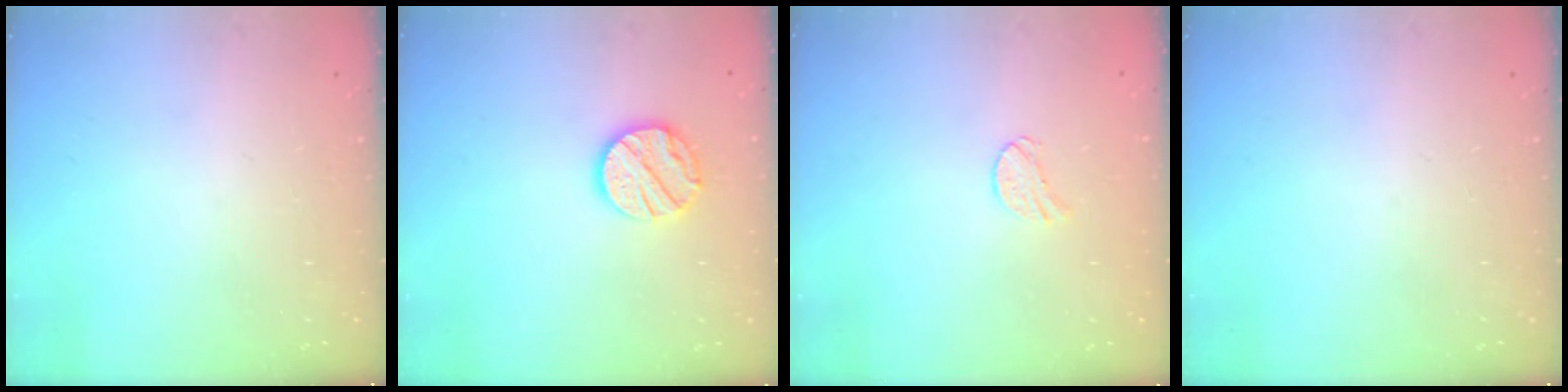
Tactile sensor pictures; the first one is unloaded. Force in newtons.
{"total": 10.9, "press": 10.9, "slide": 0.4}
{"total": 6.4, "press": 6.4, "slide": 0.4}
{"total": 0.0}